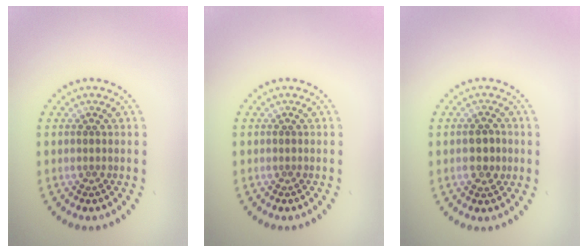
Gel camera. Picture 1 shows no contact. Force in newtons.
{"total": 0.0}
{"total": 2.2, "press": 2.2, "slide": 0.1}